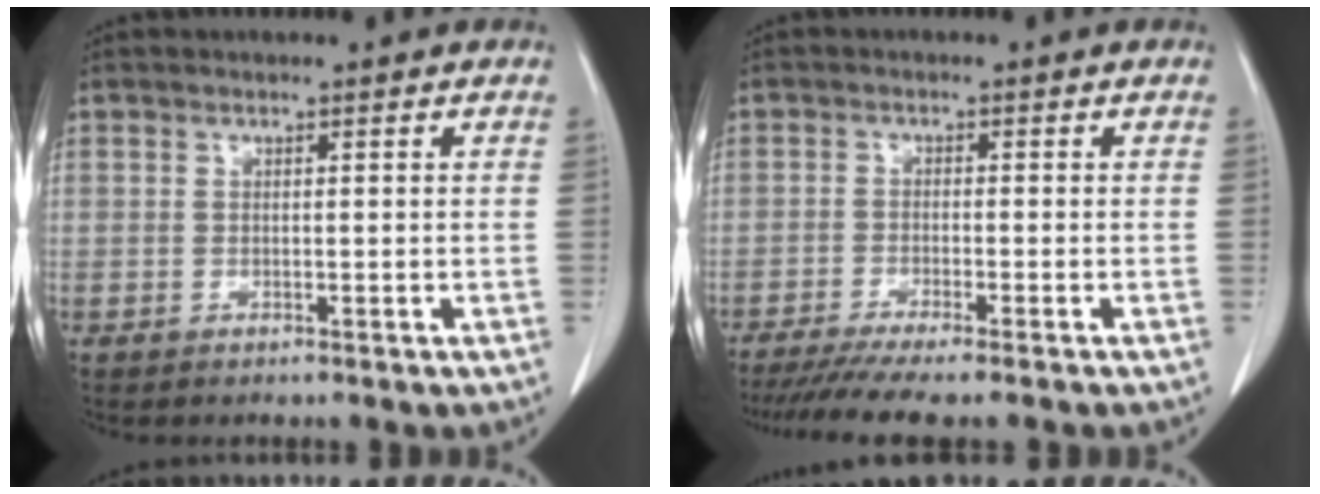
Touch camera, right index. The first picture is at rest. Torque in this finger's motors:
{"motor_torque": [1.08, -1.05, 0.41, 0.12]}